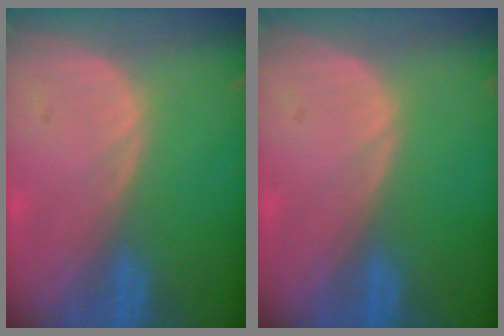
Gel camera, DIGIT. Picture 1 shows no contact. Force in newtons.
{"total": 0.0}